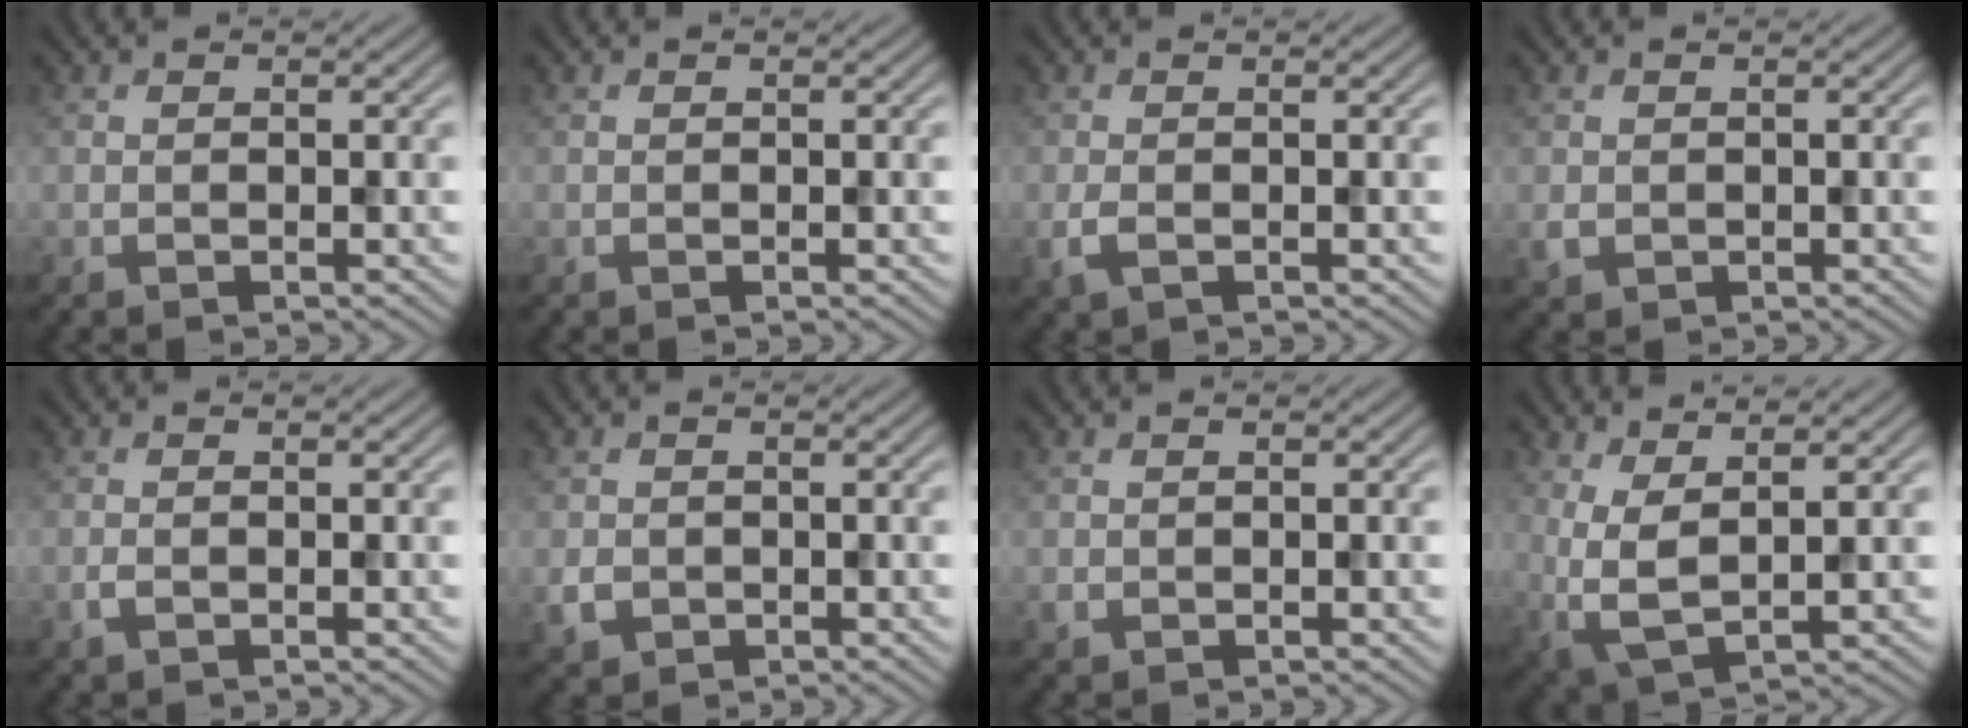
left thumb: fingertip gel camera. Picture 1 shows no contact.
{"total": 0.0}
{"total": 1.8, "force": [-0.6, 0.9, 1.5], "torque": [-0.041, -0.007, -0.012]}
{"total": 1.2, "force": [-0.1, 1.1, 0.5], "torque": [-0.014, -0.004, -0.001]}
{"total": 1.1, "force": [-0.5, 0.5, 0.9], "torque": [-0.021, 0.000, -0.011]}
{"total": 2.1, "force": [-0.5, 1.8, 0.9], "torque": [-0.020, -0.008, -0.013]}
{"total": 0.7, "force": [-0.1, 0.7, 0.2], "torque": [-0.005, -0.005, -0.003]}
{"total": 5.4, "force": [1.7, 1.9, 4.8], "torque": [-0.121, -0.002, 0.035]}